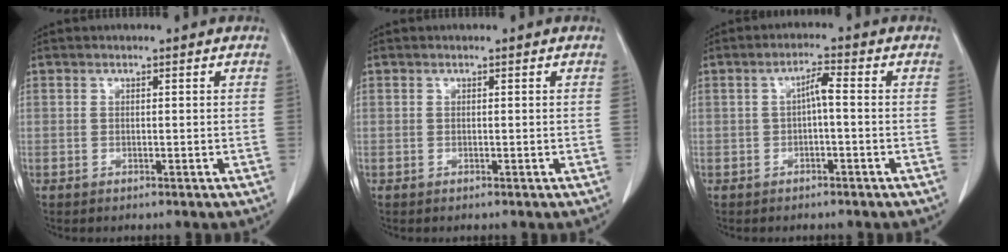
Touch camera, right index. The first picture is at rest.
{"total": 0.0}
{"total": 2.8, "force": [-0.2, 0.3, 2.7], "torque": [-0.051, 0.011, -0.001]}